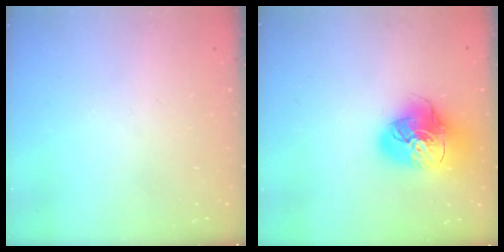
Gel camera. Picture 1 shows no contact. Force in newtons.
{"total": 17.8, "press": 17.6, "slide": 2.6}